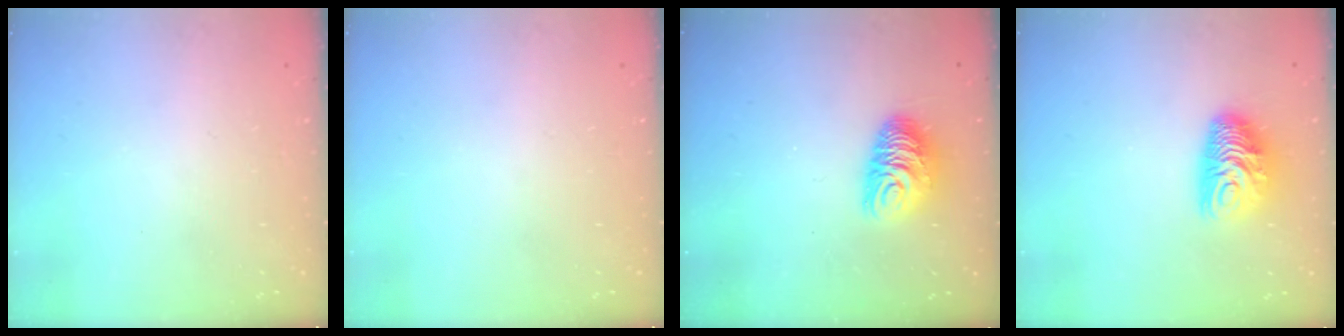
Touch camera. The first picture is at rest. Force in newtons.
{"total": 0.0}
{"total": 10.7, "press": 10.6, "slide": 0.8}
{"total": 9.7, "press": 9.7, "slide": 0.4}